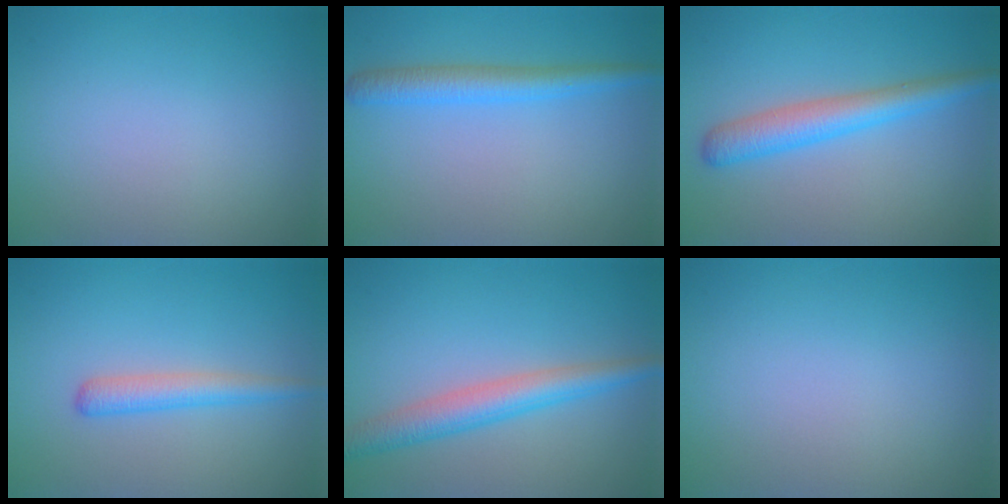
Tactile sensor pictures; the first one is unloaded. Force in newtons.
{"total": 3.2, "press": 3.2, "slide": 0.1}
{"total": 4.1, "press": 4.1, "slide": 0.2}
{"total": 2.5, "press": 2.5, "slide": 0.1}
{"total": 4.3, "press": 4.3, "slide": 0.1}
{"total": 0.0}